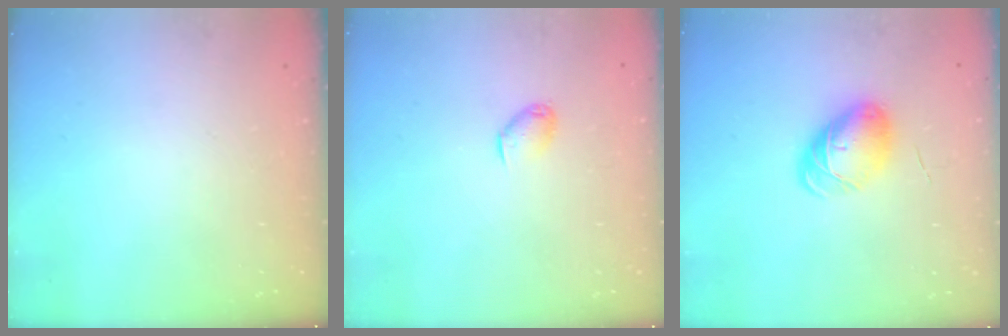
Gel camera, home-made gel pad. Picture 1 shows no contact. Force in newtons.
{"total": 5.5, "press": 5.4, "slide": 1.2}
{"total": 8.4, "press": 8.4, "slide": 0.5}